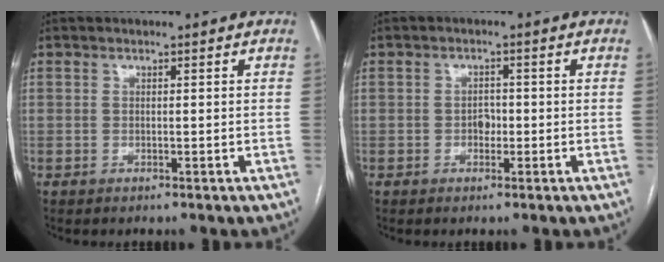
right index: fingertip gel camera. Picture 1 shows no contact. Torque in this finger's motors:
{"motor_torque": [0.15, 0.01, 0.00, 0.02]}